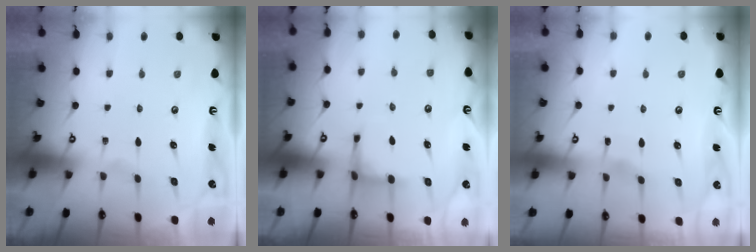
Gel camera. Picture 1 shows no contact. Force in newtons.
{"total": 4.1, "press": 3.9, "slide": 1.1}
{"total": 2.6, "press": 2.6, "slide": 0.4}